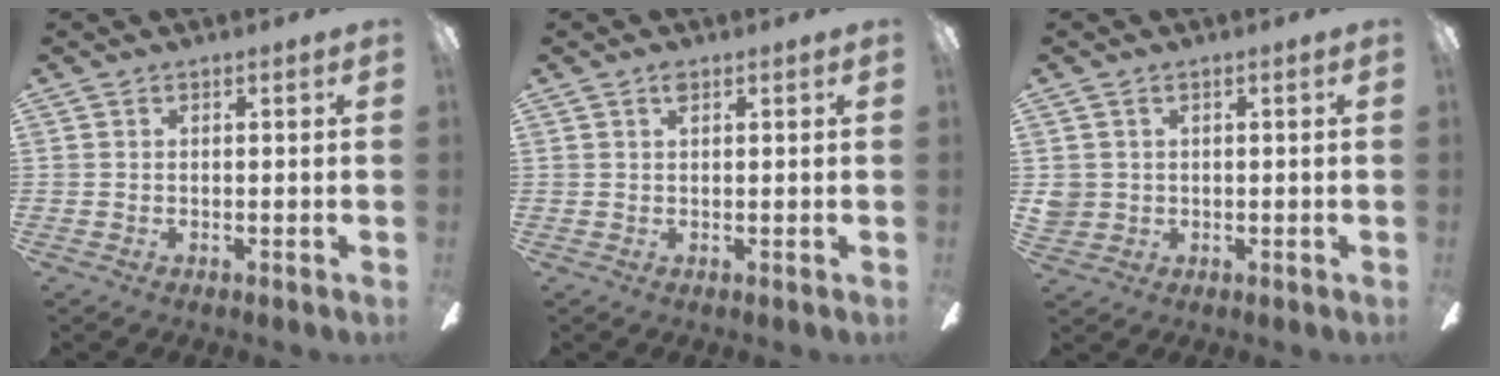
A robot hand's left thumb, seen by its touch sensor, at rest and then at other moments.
{"total": 1.4, "force": [0.8, 0.6, 1.0], "torque": [-0.015, 0.000, 0.012]}
{"total": 2.8, "force": [0.6, 2.7, 0.3], "torque": [-0.013, 0.006, 0.013]}